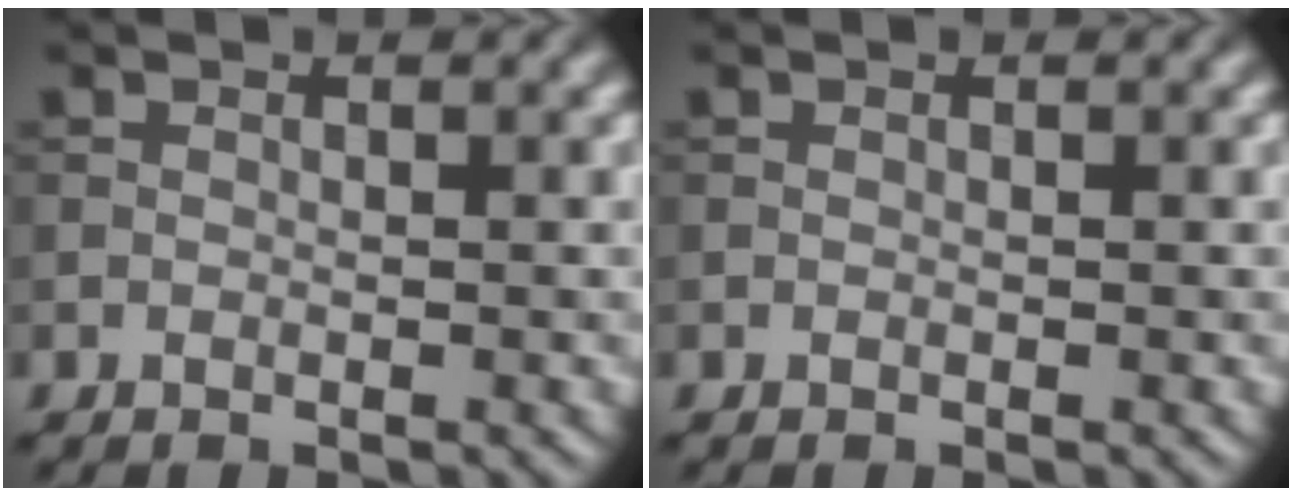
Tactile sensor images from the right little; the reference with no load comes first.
{"total": 0.0}